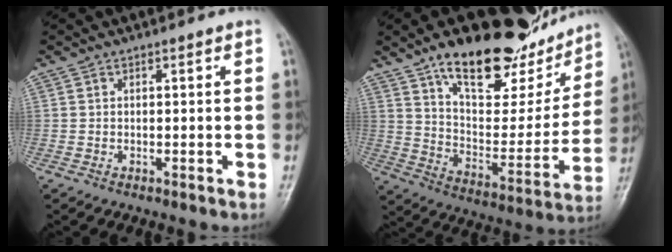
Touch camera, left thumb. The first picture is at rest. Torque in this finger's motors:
{"motor_torque": [1.05, 1.12, 1.51, -1.26, 0.26]}